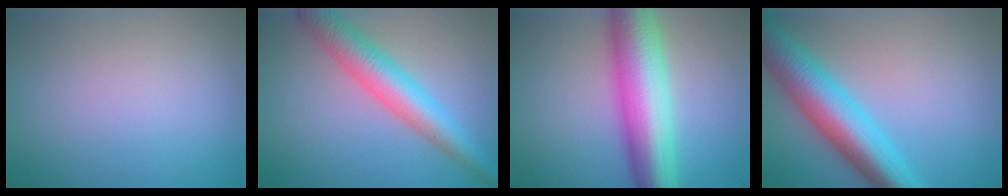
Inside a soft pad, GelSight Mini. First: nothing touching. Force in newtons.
{"total": 5.6, "press": 5.5, "slide": 0.2}
{"total": 10.4, "press": 10.4, "slide": 0.1}
{"total": 8.6, "press": 8.6, "slide": 0.1}